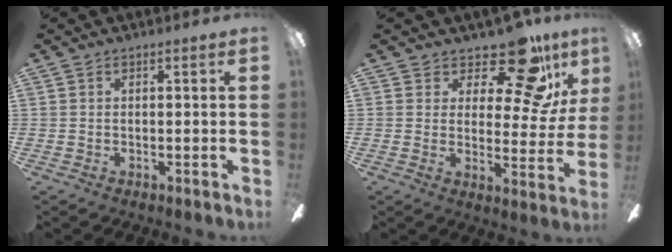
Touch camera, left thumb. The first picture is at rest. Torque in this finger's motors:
{"motor_torque": [0.19, 0.24, -0.09, -0.01, 0.04]}